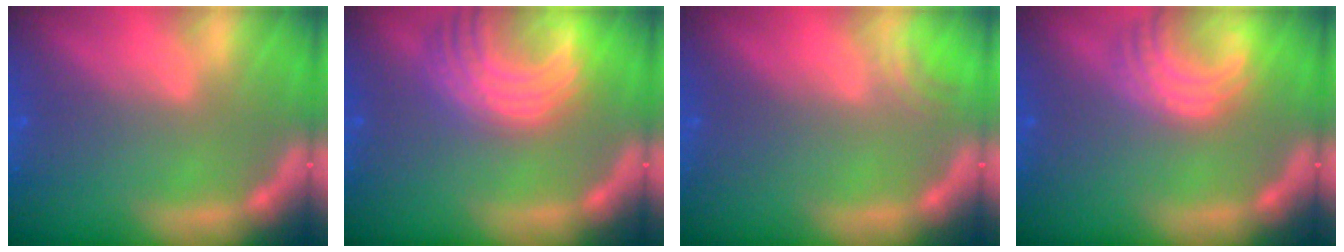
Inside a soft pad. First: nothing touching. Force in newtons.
{"total": 10.0}
{"total": 1.5}
{"total": 5.5}